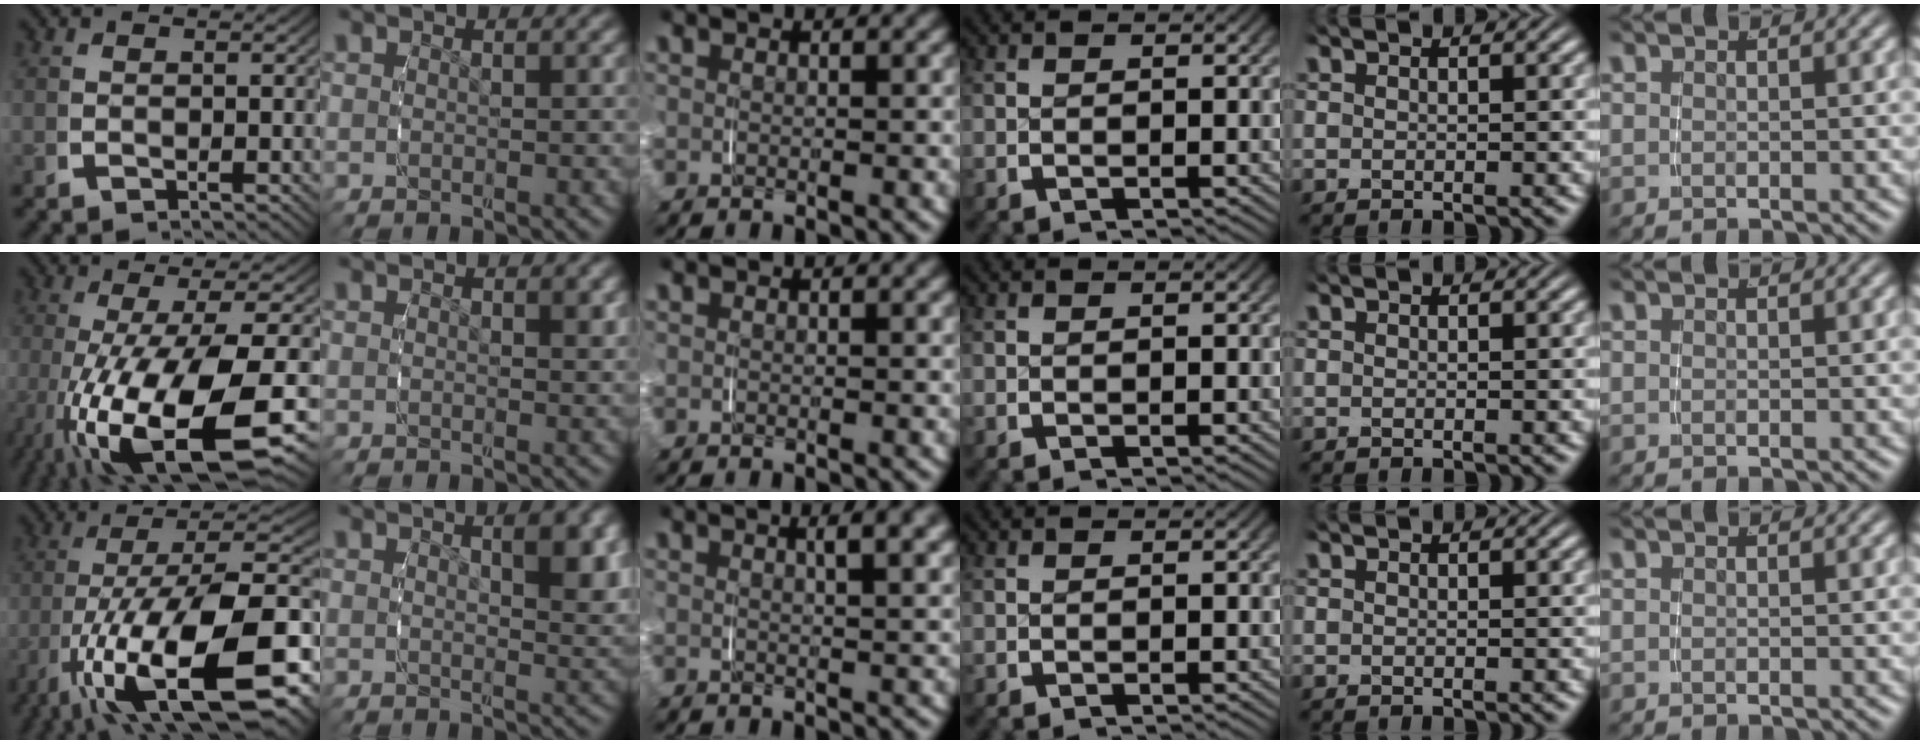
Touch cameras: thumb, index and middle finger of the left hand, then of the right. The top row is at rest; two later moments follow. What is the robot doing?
{"motion": "grasp_and_lifting", "object": "glasses case"}